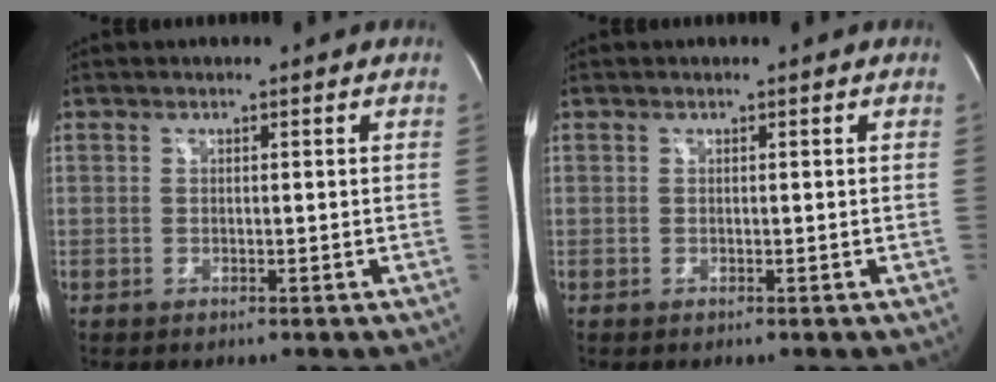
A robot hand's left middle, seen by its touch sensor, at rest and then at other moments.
{"total": 0.0}